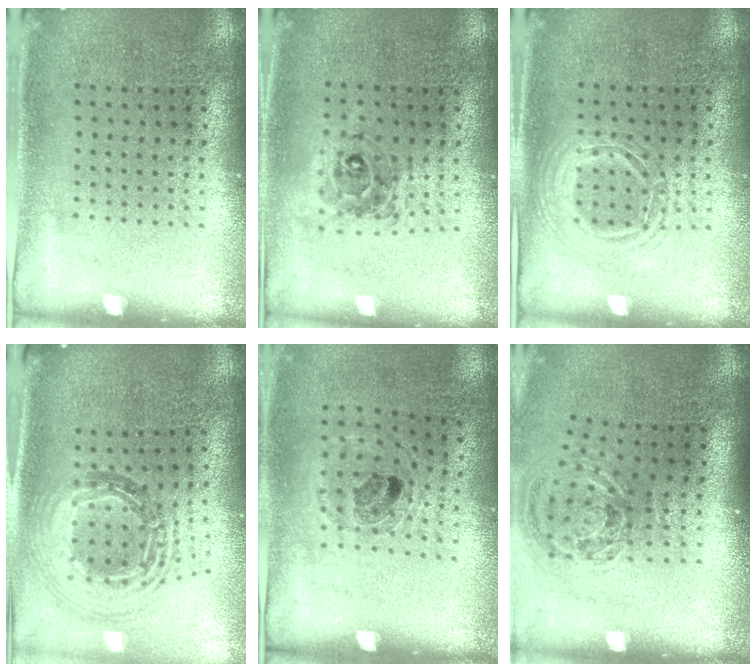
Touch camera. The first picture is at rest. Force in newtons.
{"total": 0.7, "press": 0.7, "slide": 0.0}
{"total": 1.2, "press": 1.2, "slide": 0.1}
{"total": 1.3, "press": 1.2, "slide": 0.6}
{"total": 1.0, "press": 0.9, "slide": 0.4}
{"total": 1.2, "press": 1.0, "slide": 0.6}